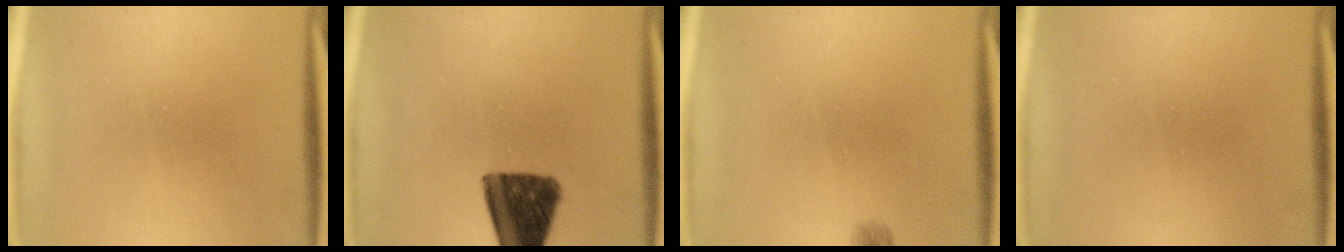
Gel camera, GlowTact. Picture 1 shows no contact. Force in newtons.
{"total": 14.4}
{"total": 1.3}
{"total": 1.6}